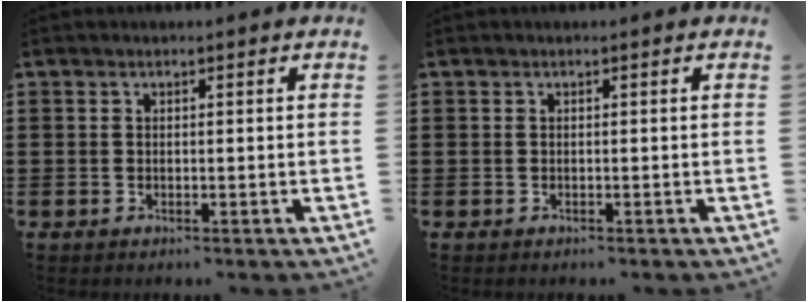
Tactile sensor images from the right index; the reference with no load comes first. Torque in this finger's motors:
{"motor_torque": [-0.29, 0.29, 0.00, -0.01]}